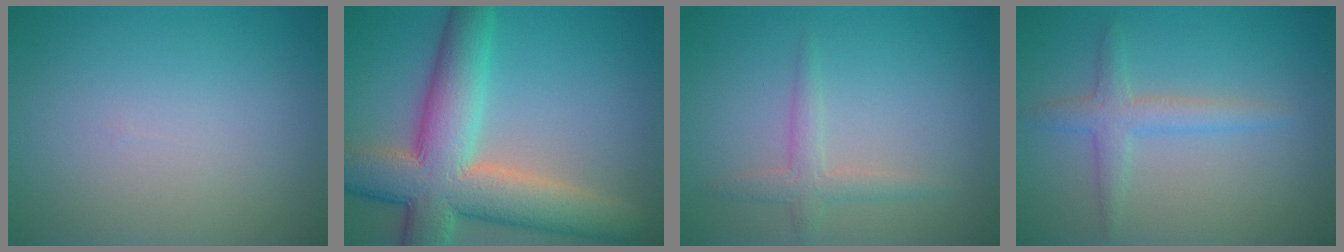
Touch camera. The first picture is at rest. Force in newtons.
{"total": 10.8, "press": 10.8, "slide": 0.6}
{"total": 1.9, "press": 1.9, "slide": 0.1}
{"total": 2.5, "press": 2.5, "slide": 0.0}